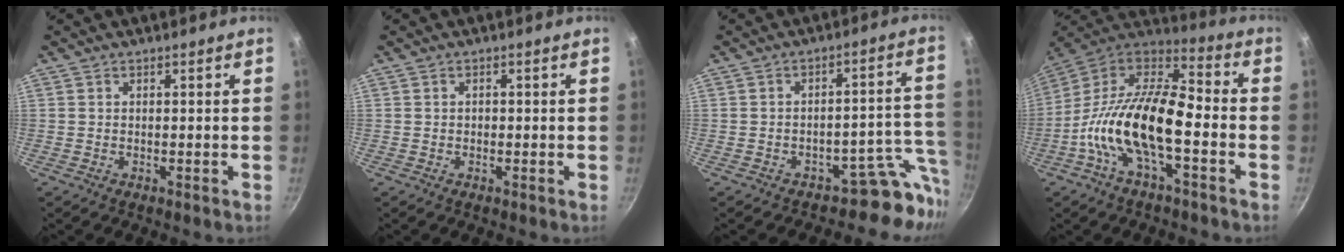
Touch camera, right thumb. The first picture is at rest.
{"total": 0.8, "force": [0.0, 0.7, 0.5], "torque": [-0.006, 0.004, 0.000]}
{"total": 7.8, "force": [-5.4, 4.6, 3.1], "torque": [0.031, 0.066, -0.079]}
{"total": 19.7, "force": [-5.2, 8.4, 17.0], "torque": [-0.311, 0.048, -0.118]}